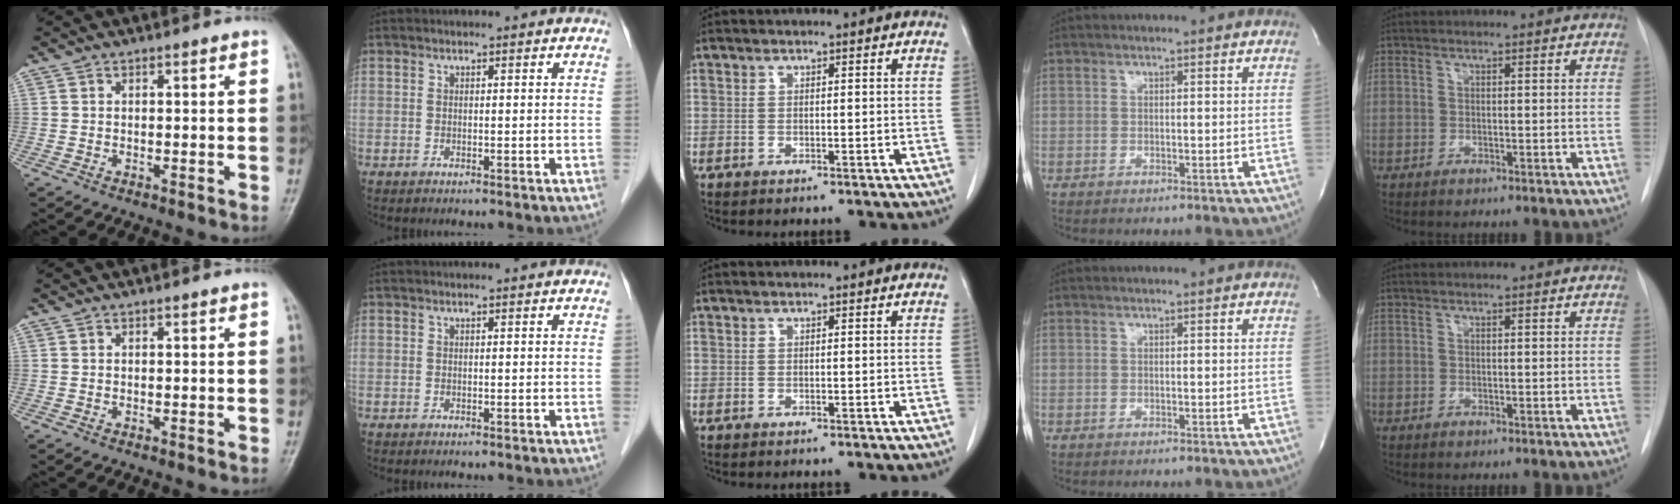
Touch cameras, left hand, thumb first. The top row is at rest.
{}